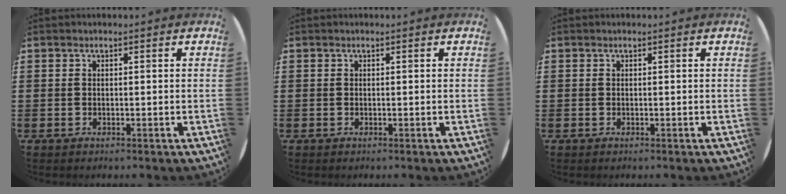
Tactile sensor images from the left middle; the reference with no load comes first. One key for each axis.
{"total": 0.0}
{"total": 0.0}